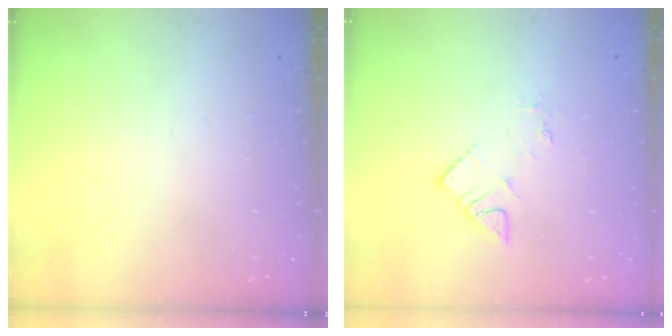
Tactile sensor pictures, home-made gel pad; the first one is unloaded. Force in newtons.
{"total": 3.9, "press": 3.9, "slide": 0.2}